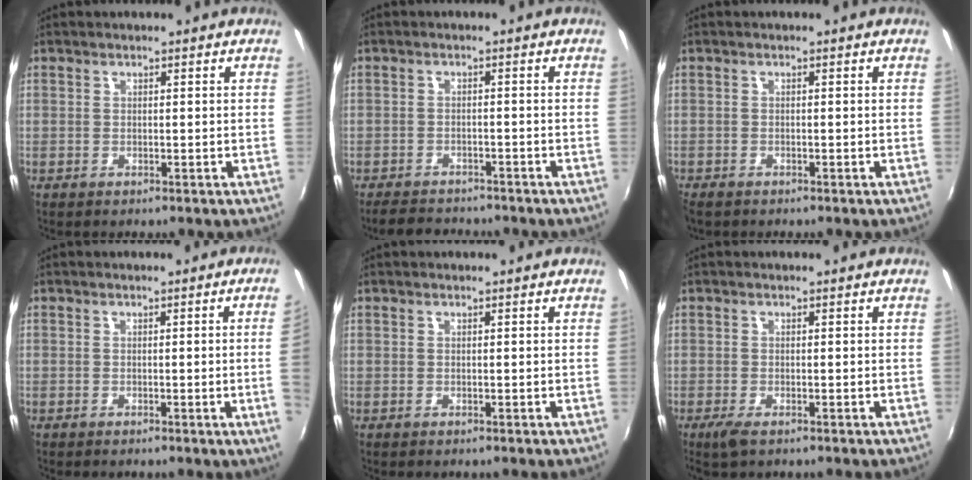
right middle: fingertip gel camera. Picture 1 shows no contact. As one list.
[{"total": 6.0, "force": [-5.4, 2.2, 1.5], "torque": [-0.049, -0.001, -0.084]}, {"total": 1.4, "force": [-1.2, 0.7, 0.3], "torque": [-0.011, -0.005, -0.023]}, {"total": 2.9, "force": [-0.1, -1.5, 2.5], "torque": [-0.040, -0.012, 0.002]}, {"total": 0.0}, {"total": 2.5, "force": [-1.5, 0.6, 1.8], "torque": [-0.038, -0.010, -0.028]}]